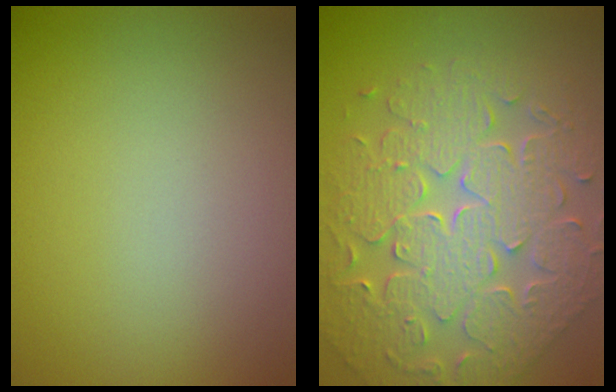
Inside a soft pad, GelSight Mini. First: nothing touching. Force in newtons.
{"total": 9.2, "press": 6.8, "slide": 6.2}